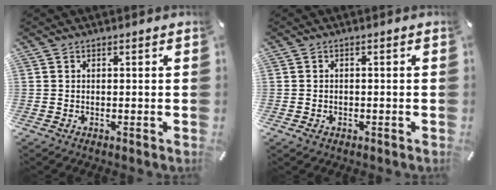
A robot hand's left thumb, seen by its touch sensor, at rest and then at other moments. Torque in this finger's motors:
{"motor_torque": [-0.06, -0.10, -0.04, 0.01, 0.04]}